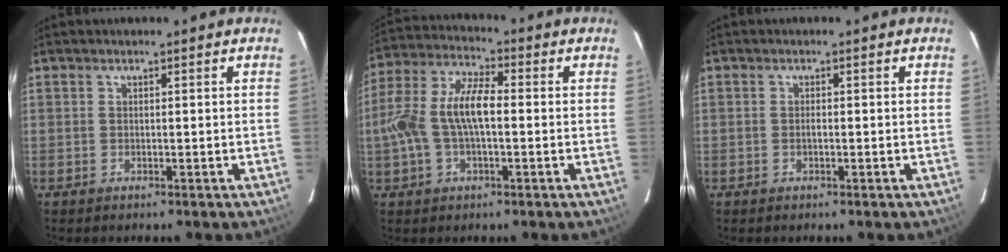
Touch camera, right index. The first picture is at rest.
{"total": 11.6, "force": [-1.2, 5.1, 10.4], "torque": [-0.222, 0.016, -0.024]}
{"total": 0.8, "force": [-0.3, 0.2, 0.7], "torque": [-0.014, 0.002, -0.006]}